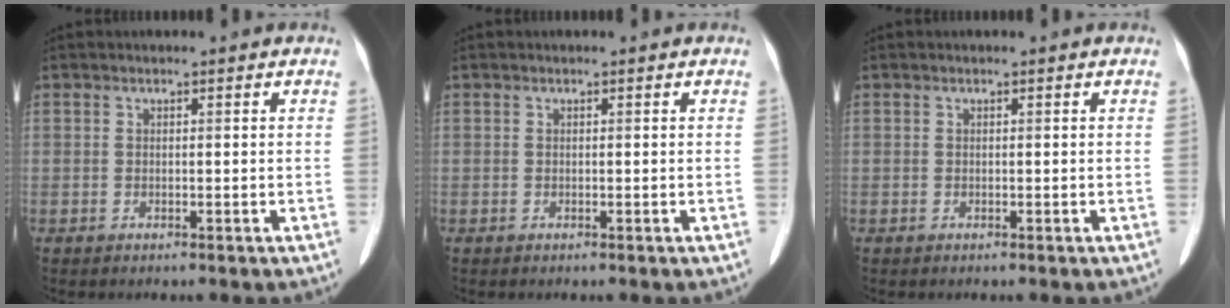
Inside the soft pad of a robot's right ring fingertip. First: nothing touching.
{"total": 0.0}
{"total": 0.0}